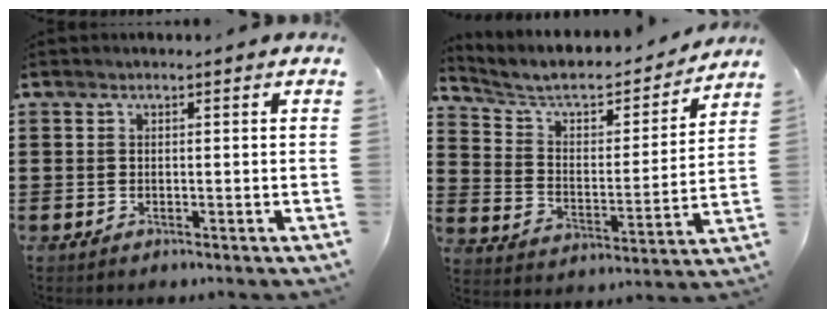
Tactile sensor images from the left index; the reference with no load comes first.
{"total": 6.5, "force": [5.5, 2.2, 2.7], "torque": [-0.081, -0.033, 0.090]}